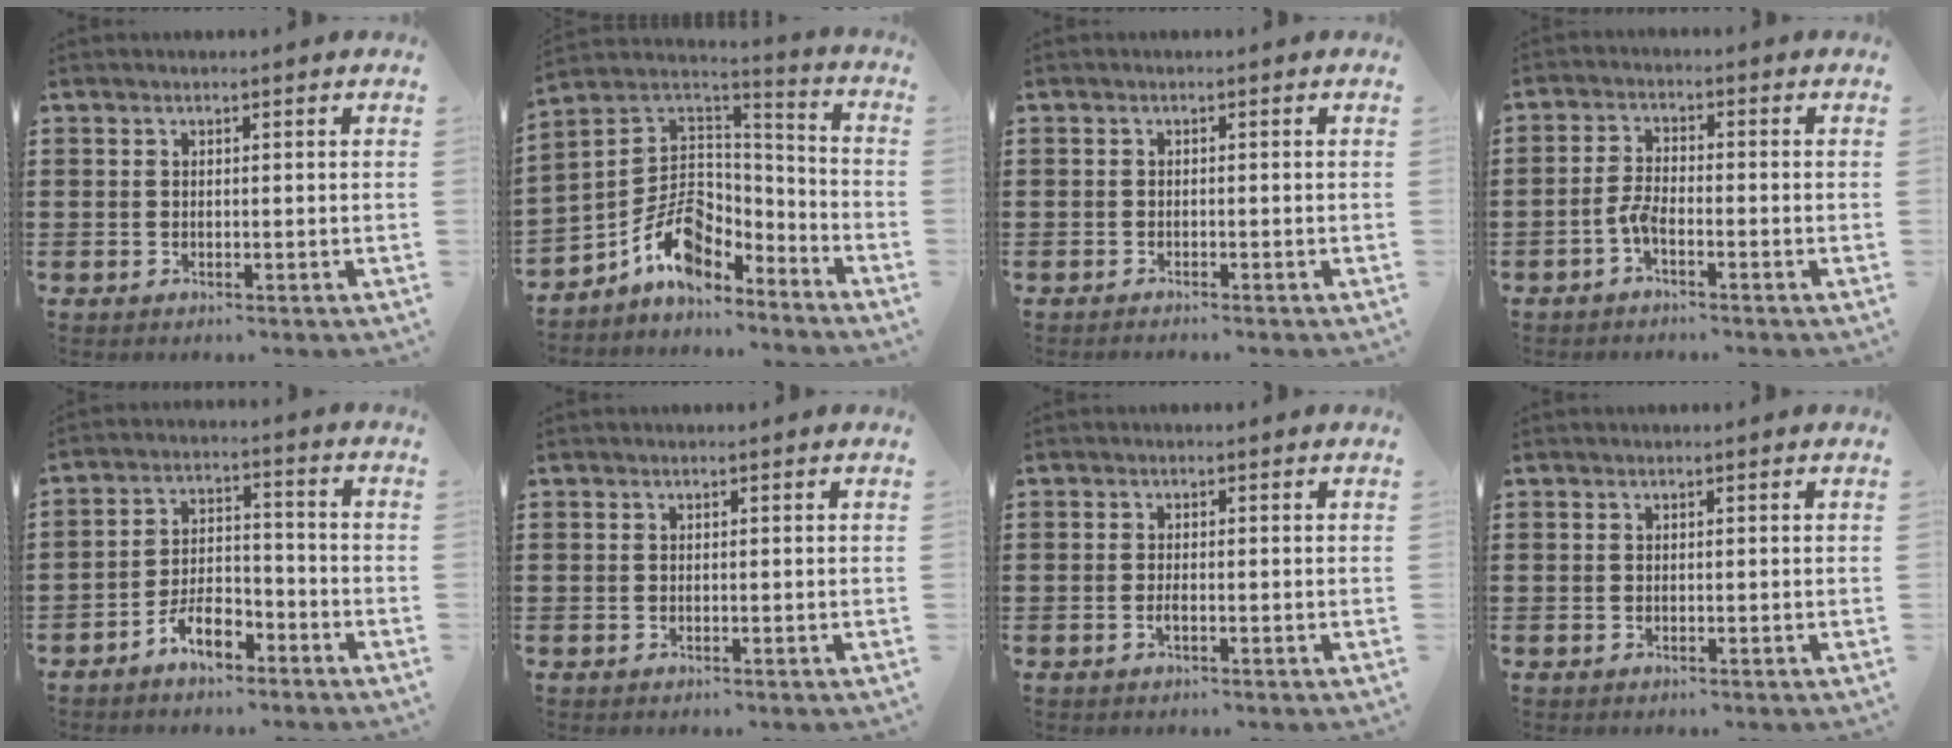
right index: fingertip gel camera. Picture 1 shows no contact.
{"total": 9.6, "force": [-5.1, 6.4, 5.0], "torque": [-0.121, 0.004, -0.095]}
{"total": 0.7, "force": [-0.7, 0.0, 0.1], "torque": [-0.004, -0.002, -0.014]}
{"total": 3.3, "force": [-1.8, 0.8, 2.6], "torque": [-0.069, -0.007, -0.039]}
{"total": 6.3, "force": [-4.5, 2.5, 3.5], "torque": [-0.070, 0.013, -0.085]}
{"total": 0.0}
{"total": 1.1, "force": [-0.5, 0.1, 1.0], "torque": [-0.021, -0.007, -0.007]}
{"total": 0.0}